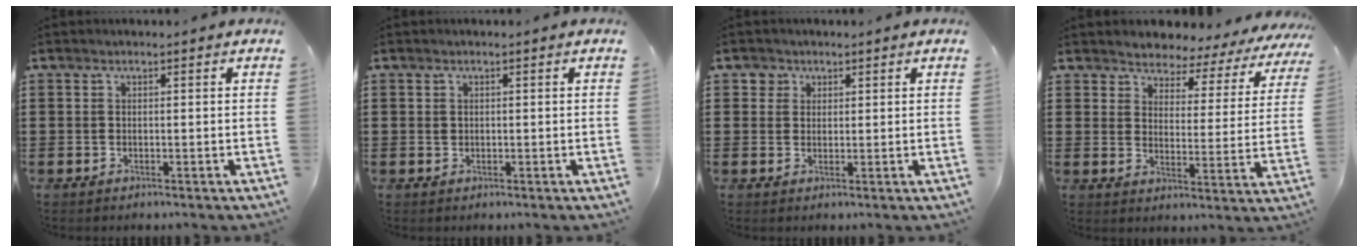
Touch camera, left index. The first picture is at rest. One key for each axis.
{"total": 0.6, "fx": 0.2, "fy": 0.6, "fz": 0.3, "tx": -0.007, "ty": 0.003, "tz": 0.004}
{"total": 2.0, "fx": 1.1, "fy": 1.7, "fz": -0.1, "tx": 0.002, "ty": 0.005, "tz": 0.017}
{"total": 3.8, "fx": 3.6, "fy": 1.2, "fz": 0.0, "tx": -0.027, "ty": -0.027, "tz": 0.057}